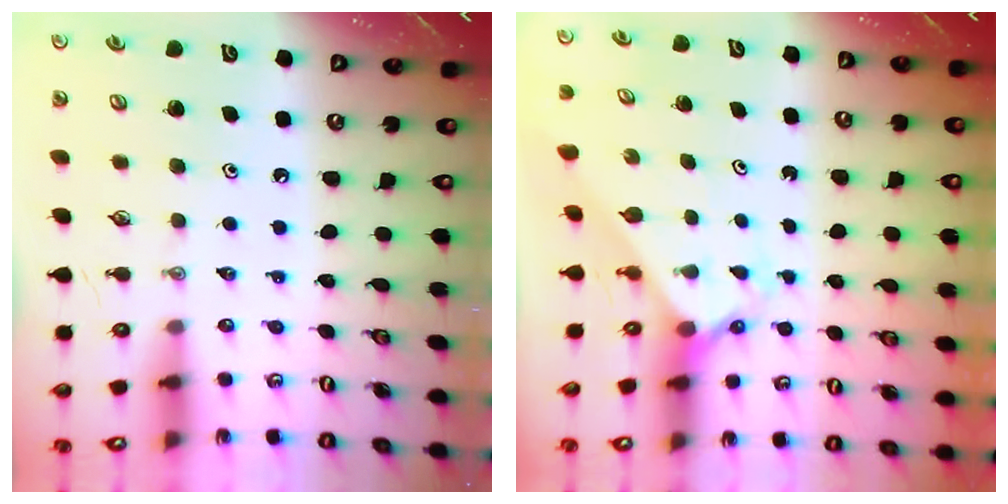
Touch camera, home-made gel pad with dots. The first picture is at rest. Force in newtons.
{"total": 2.1, "press": 2.1, "slide": 0.2}